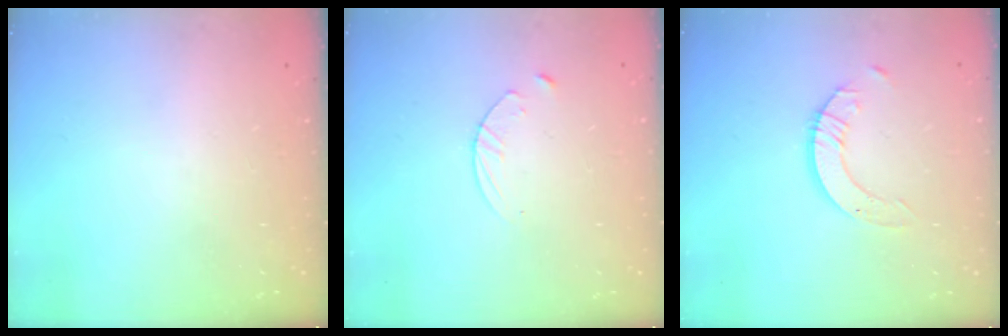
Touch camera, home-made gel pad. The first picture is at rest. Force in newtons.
{"total": 3.1, "press": 3.1, "slide": 0.3}
{"total": 3.5, "press": 3.4, "slide": 0.4}